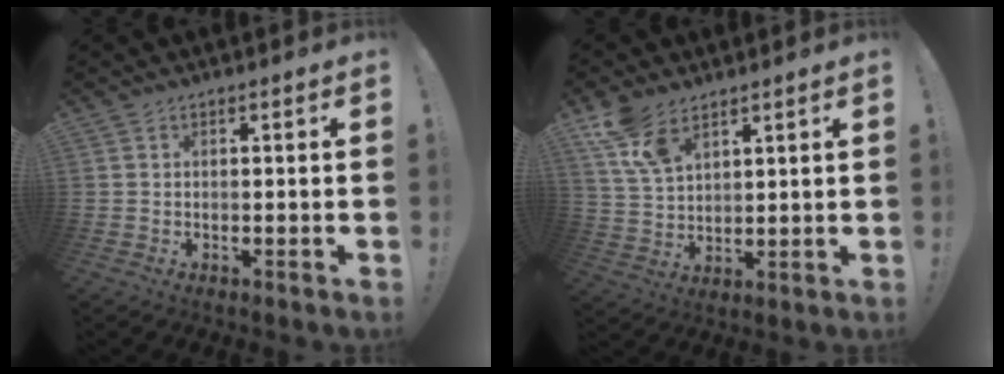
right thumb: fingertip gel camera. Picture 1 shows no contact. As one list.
[{"total": 9.7, "force": [6.6, 4.8, 5.1], "torque": [-0.100, -0.024, 0.130]}]